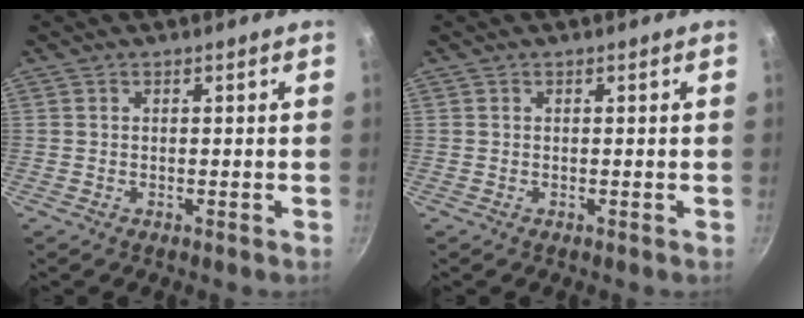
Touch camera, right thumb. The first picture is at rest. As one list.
[{"total": 0.0}]